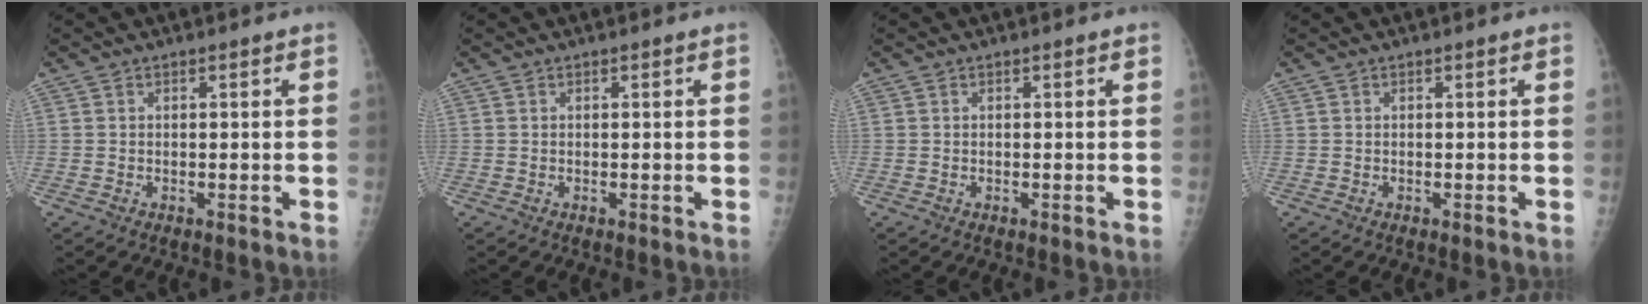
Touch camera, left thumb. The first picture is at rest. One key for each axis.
{"total": 0.0}
{"total": 0.0}
{"total": 0.0}